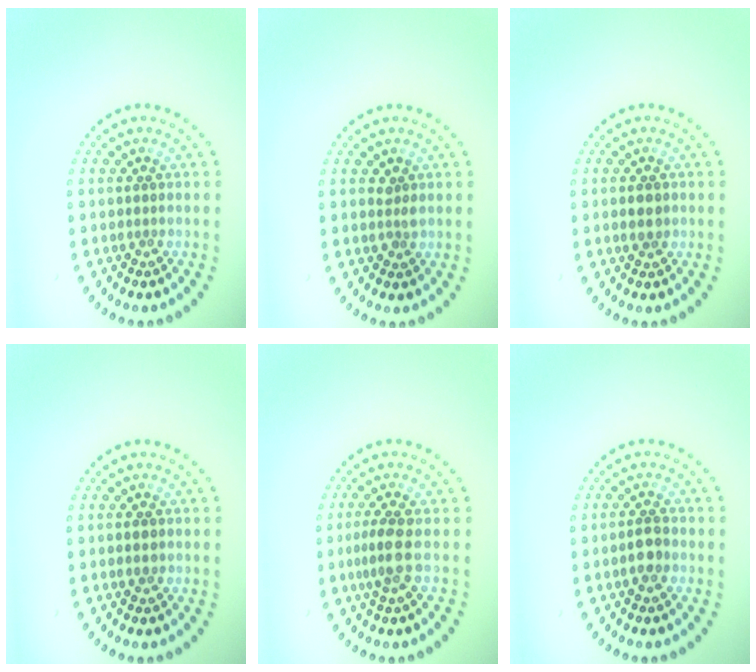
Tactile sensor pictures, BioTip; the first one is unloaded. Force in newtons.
{"total": 0.9, "press": 0.8, "slide": 0.3}
{"total": 1.6, "press": 1.6, "slide": 0.2}
{"total": 1.1, "press": 1.1, "slide": 0.1}
{"total": 2.3, "press": 1.9, "slide": 1.4}
{"total": 1.8, "press": 1.7, "slide": 0.6}